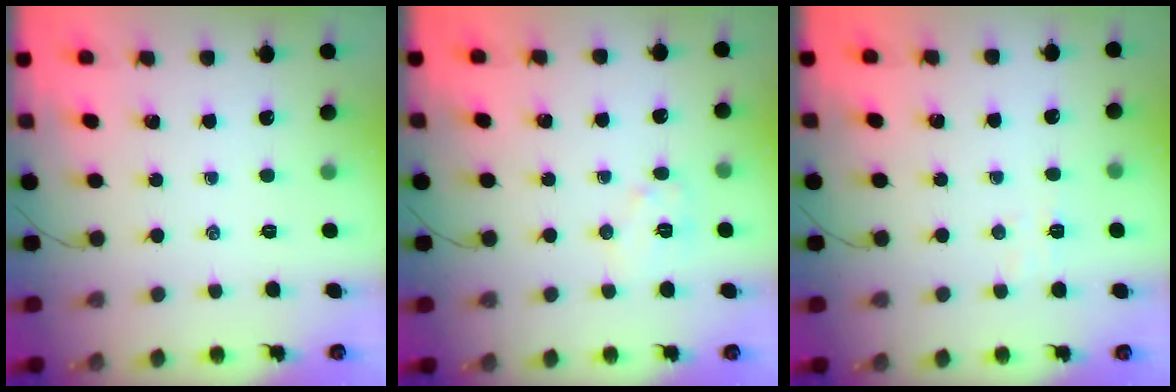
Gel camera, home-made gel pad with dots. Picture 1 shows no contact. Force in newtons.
{"total": 6.7, "press": 6.7, "slide": 0.8}
{"total": 3.0, "press": 2.9, "slide": 0.8}